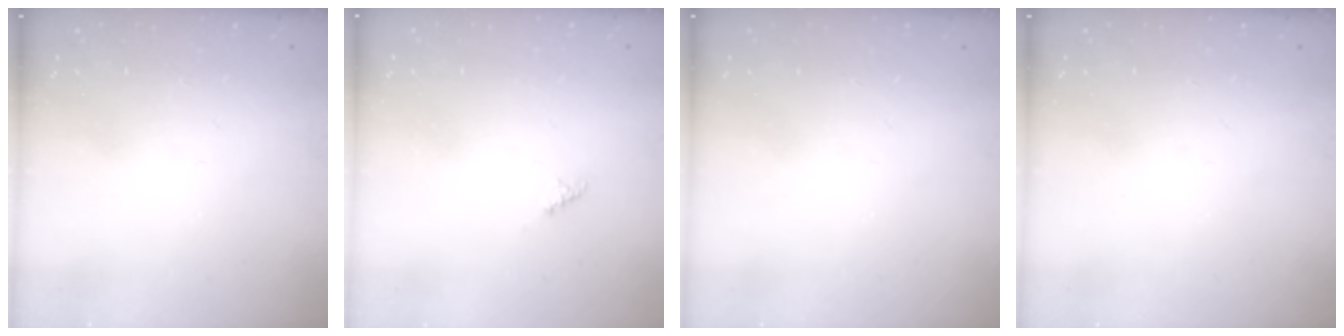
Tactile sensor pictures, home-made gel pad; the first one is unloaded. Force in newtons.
{"total": 1.1, "press": 1.1, "slide": 0.3}
{"total": 0.0}
{"total": 0.0}